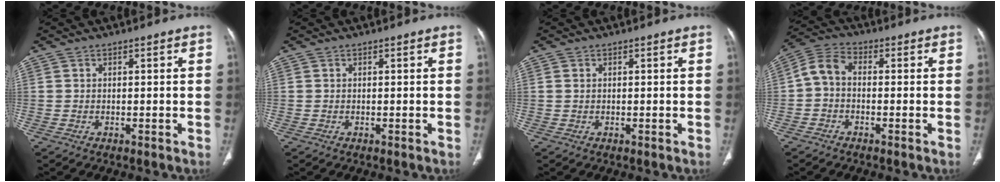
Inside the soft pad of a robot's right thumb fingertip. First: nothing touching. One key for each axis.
{"total": 0.0}
{"total": 0.7, "fx": 0.3, "fy": 0.5, "fz": 0.4, "tx": -0.008, "ty": 0.001, "tz": 0.006}
{"total": 5.4, "fx": -0.6, "fy": 3.6, "fz": 4.0, "tx": -0.073, "ty": 0.022, "tz": -0.026}